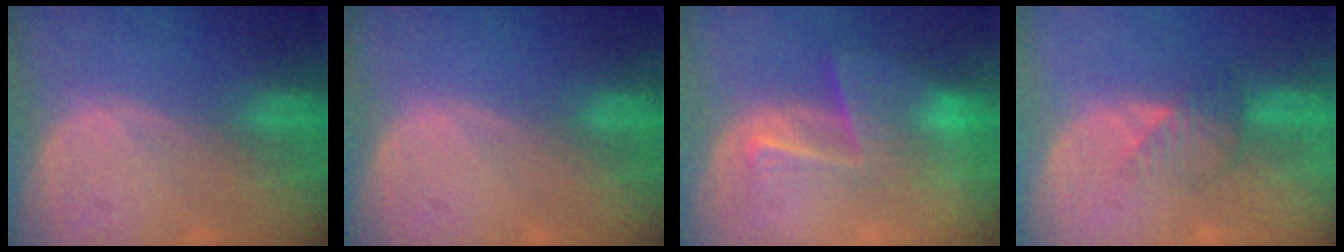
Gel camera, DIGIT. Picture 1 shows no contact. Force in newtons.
{"total": 0.0}
{"total": 6.5, "press": 6.0, "slide": 2.4}
{"total": 3.3, "press": 3.1, "slide": 1.0}